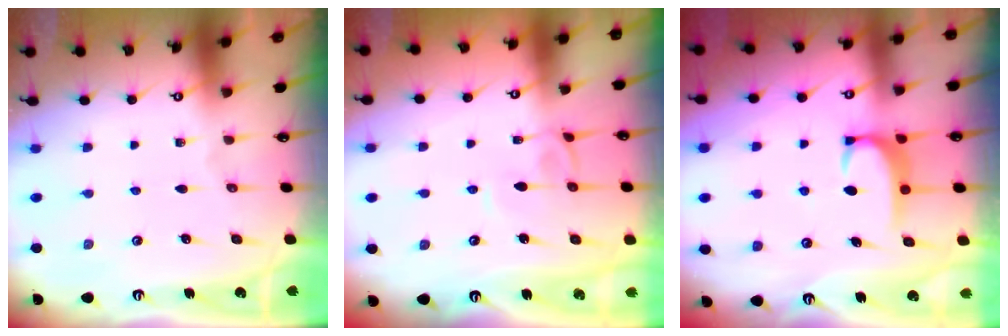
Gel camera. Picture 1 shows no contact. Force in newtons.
{"total": 3.2, "press": 3.2, "slide": 0.4}
{"total": 2.6, "press": 2.6, "slide": 0.4}